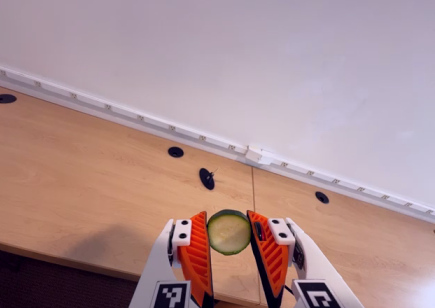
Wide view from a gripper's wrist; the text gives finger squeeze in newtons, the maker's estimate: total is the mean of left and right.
{"total": 10.5, "left": 10.4, "right": 10.6}